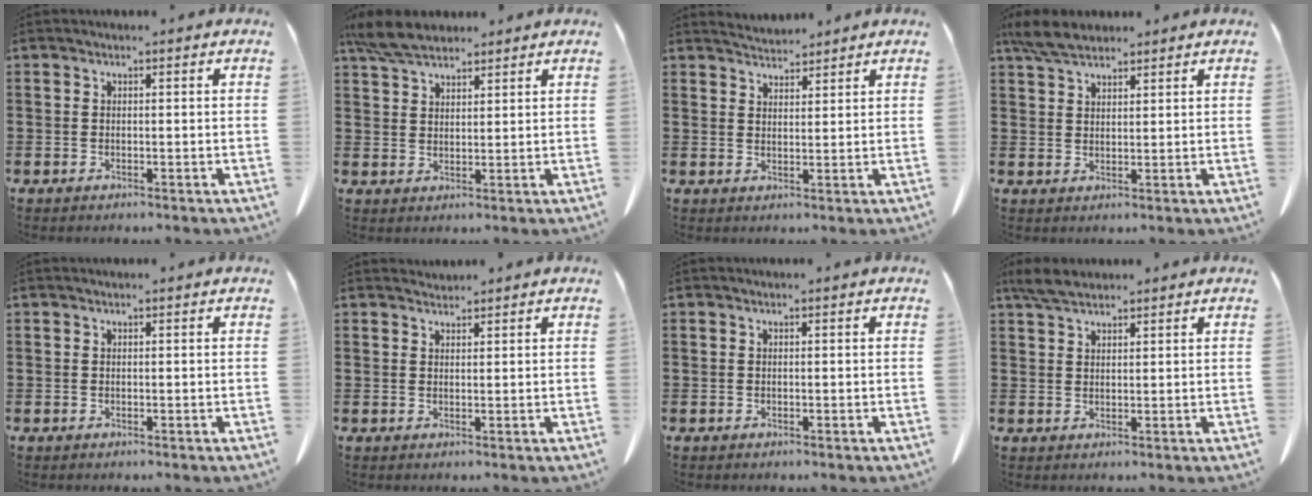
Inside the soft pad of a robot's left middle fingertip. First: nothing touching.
{"total": 6.0, "force": [5.0, 2.1, 2.5], "torque": [-0.065, -0.005, 0.095]}
{"total": 3.0, "force": [3.0, 0.3, 0.0], "torque": [-0.008, -0.010, 0.057]}
{"total": 4.9, "force": [4.1, 1.7, 2.1], "torque": [-0.053, -0.002, 0.078]}
{"total": 0.0}
{"total": 1.4, "force": [1.3, 0.2, -0.1], "torque": [-0.002, -0.001, 0.027]}
{"total": 0.0}
{"total": 3.6, "force": [2.9, 1.3, 1.8], "torque": [-0.042, 0.003, 0.056]}